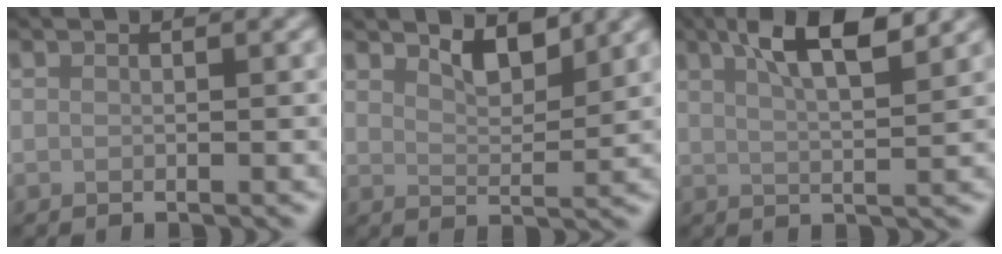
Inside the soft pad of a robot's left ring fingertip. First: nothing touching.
{"total": 2.9, "force": [2.2, 0.9, 1.6], "torque": [-0.031, -0.008, 0.037]}
{"total": 6.3, "force": [3.4, 1.6, 5.0], "torque": [-0.076, 0.014, 0.052]}